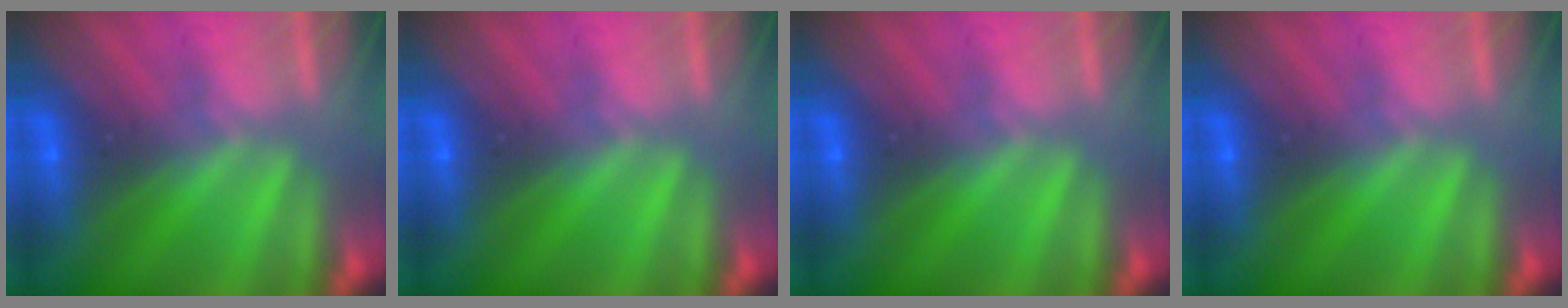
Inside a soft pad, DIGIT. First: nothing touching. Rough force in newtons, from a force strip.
{"total": 0.0}
{"total": 0.0}
{"total": 0.0}